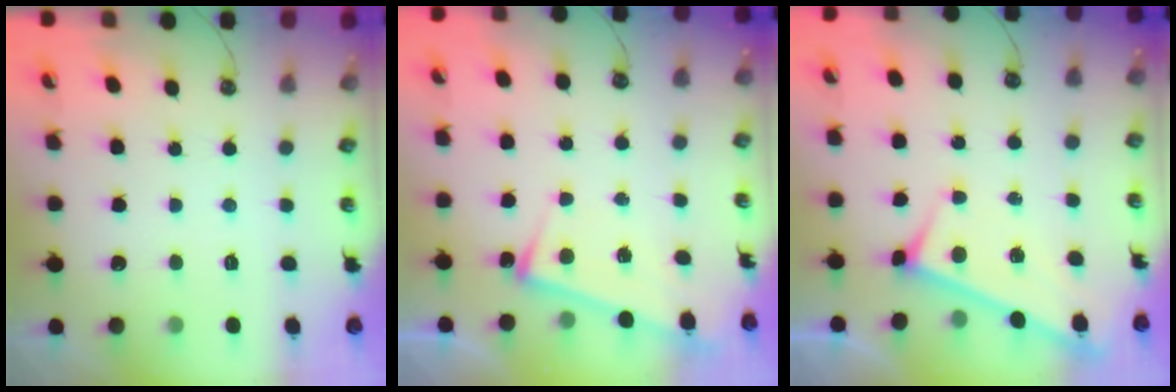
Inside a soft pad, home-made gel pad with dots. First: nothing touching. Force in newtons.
{"total": 6.0, "press": 5.9, "slide": 0.6}
{"total": 3.2, "press": 3.2, "slide": 0.4}